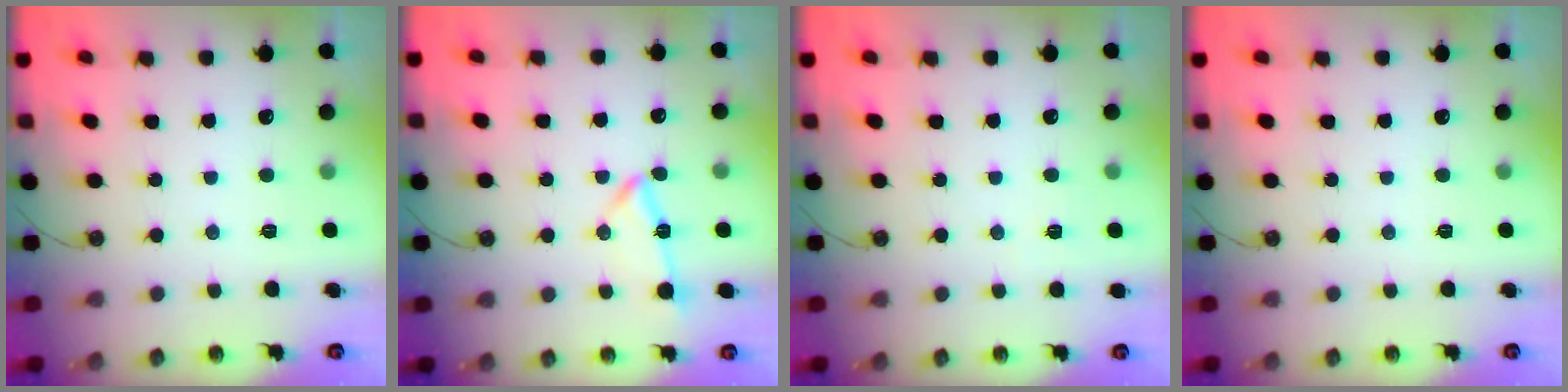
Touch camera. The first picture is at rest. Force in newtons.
{"total": 9.4, "press": 9.3, "slide": 1.2}
{"total": 2.7, "press": 2.6, "slide": 0.7}
{"total": 0.0}